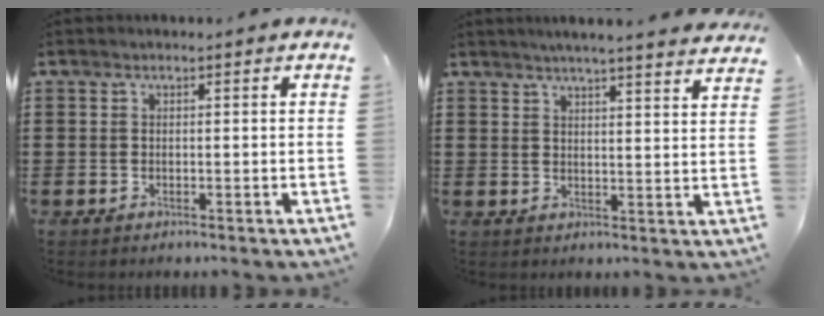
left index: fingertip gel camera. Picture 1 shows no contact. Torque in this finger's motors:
{"motor_torque": [2.14, 0.00, 0.48, 0.12]}